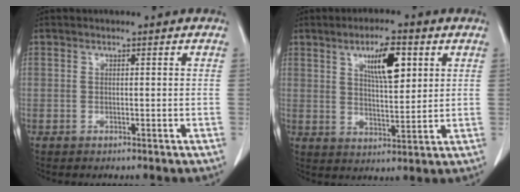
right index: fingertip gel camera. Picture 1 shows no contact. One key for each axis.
{"total": 8.3, "fx": 3.5, "fy": 2.2, "fz": 7.2, "tx": -0.124, "ty": 0.002, "tz": 0.062}